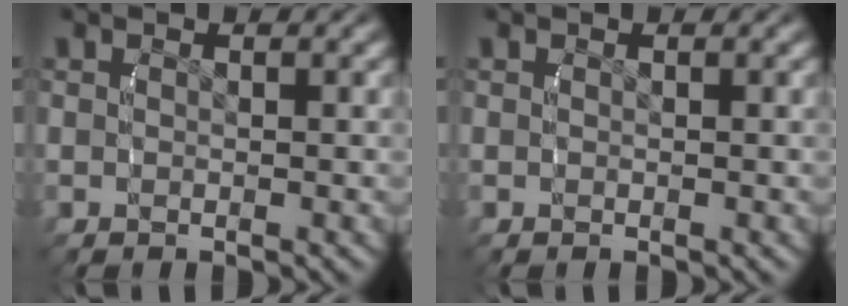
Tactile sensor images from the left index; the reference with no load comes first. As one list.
[{"total": 0.0}]